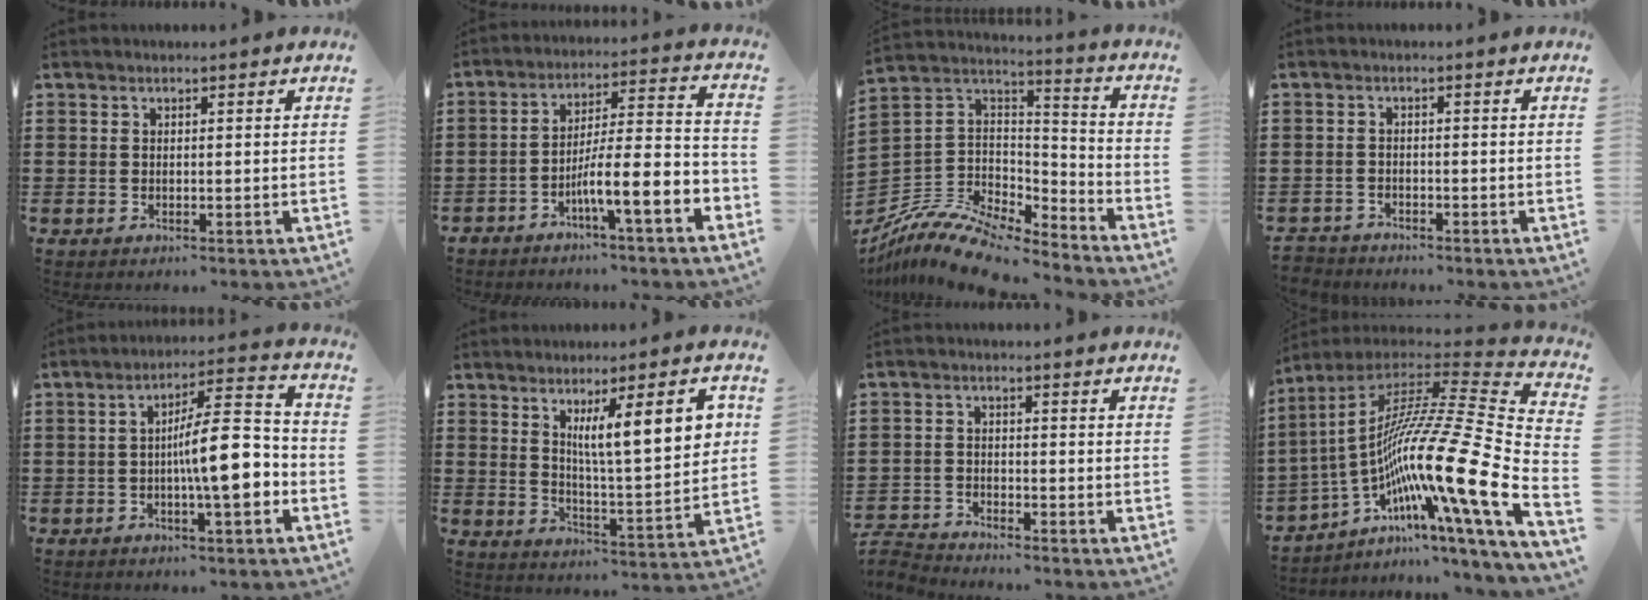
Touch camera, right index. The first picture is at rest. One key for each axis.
{"total": 9.2, "fx": -5.1, "fy": 1.1, "fz": 7.6, "tx": -0.127, "ty": -0.011, "tz": -0.095}
{"total": 11.0, "fx": -9.2, "fy": 4.0, "fz": 4.4, "tx": -0.098, "ty": 0.018, "tz": -0.182}
{"total": 1.8, "fx": -1.7, "fy": 0.4, "fz": -0.2, "tx": -0.003, "ty": 0.003, "tz": -0.040}
{"total": 11.0, "fx": -2.2, "fy": 2.6, "fz": 10.4, "tx": -0.150, "ty": -0.001, "tz": -0.042}
{"total": 10.3, "fx": 3.9, "fy": 1.8, "fz": 9.3, "tx": -0.157, "ty": -0.005, "tz": 0.059}
{"total": 3.0, "fx": -3.0, "fy": 0.3, "fz": -0.1, "tx": -0.013, "ty": -0.003, "tz": -0.069}
{"total": 20.6, "fx": -4.7, "fy": 1.8, "fz": 20.0, "tx": -0.396, "ty": -0.041, "tz": -0.104}